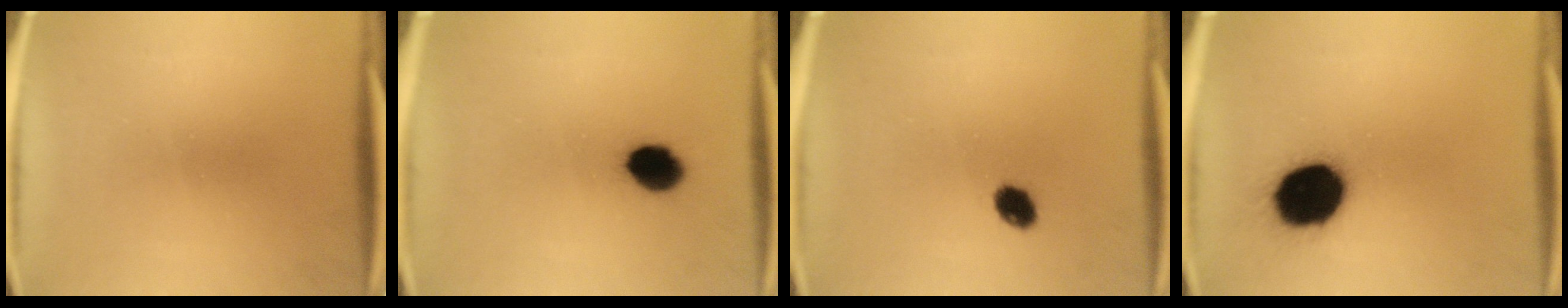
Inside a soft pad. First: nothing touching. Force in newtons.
{"total": 7.3}
{"total": 4.0}
{"total": 18.1}